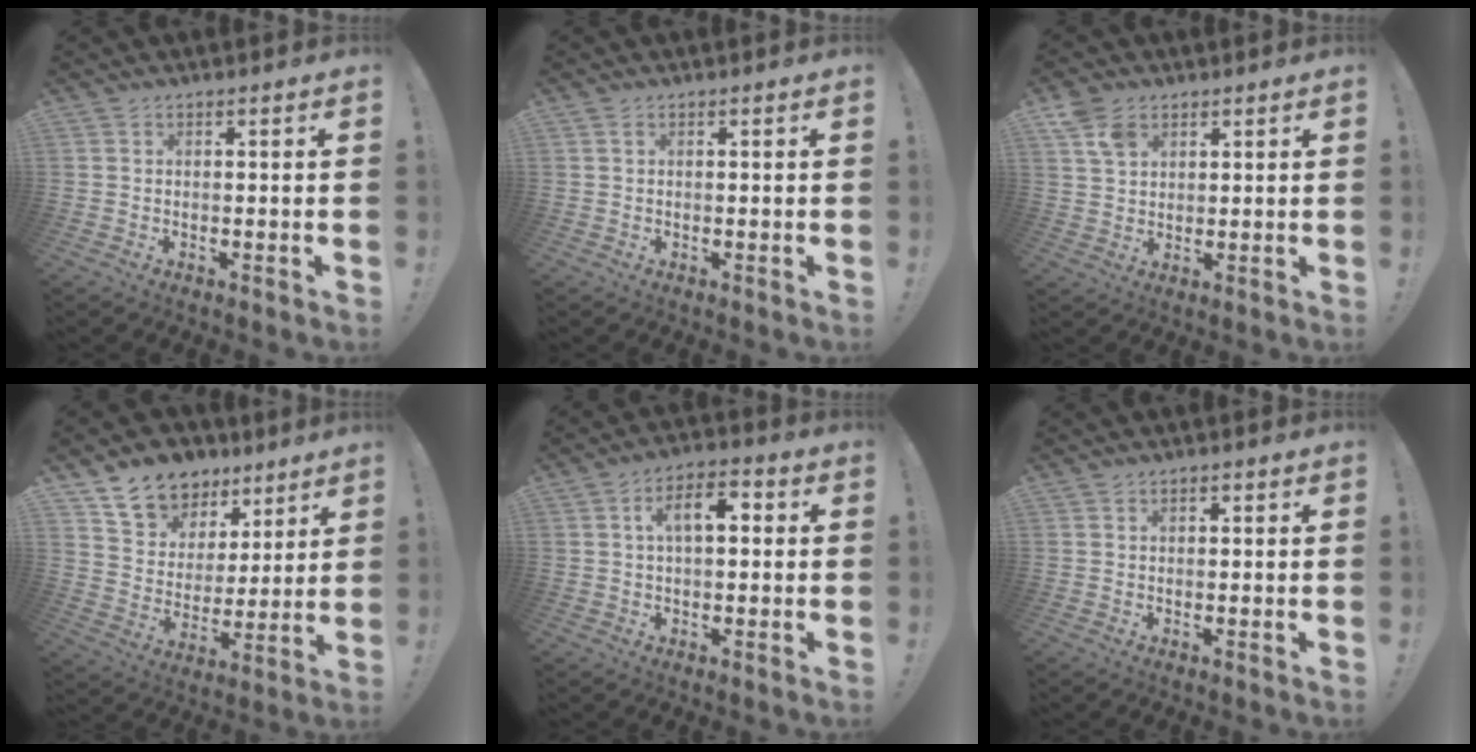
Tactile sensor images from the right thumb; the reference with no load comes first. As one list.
[{"total": 0.8, "force": [0.4, 0.4, 0.6], "torque": [-0.013, 0.001, 0.007]}, {"total": 6.9, "force": [3.7, 4.7, 3.4], "torque": [-0.060, -0.004, 0.075]}, {"total": 11.8, "force": [8.2, 8.1, 2.5], "torque": [-0.045, -0.059, 0.157]}, {"total": 8.4, "force": [1.3, 4.2, 7.1], "torque": [-0.111, 0.011, 0.018]}, {"total": 0.5, "force": [0.1, 0.4, 0.4], "torque": [-0.015, 0.006, 0.002]}]